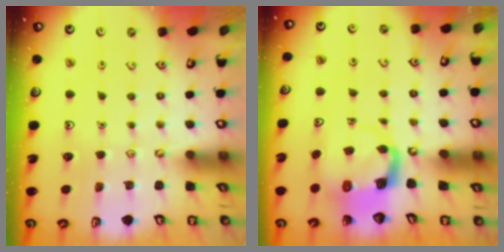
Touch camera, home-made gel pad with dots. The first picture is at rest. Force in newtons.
{"total": 3.9, "press": 3.9, "slide": 0.4}